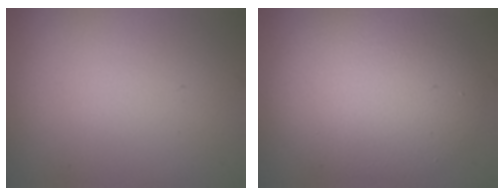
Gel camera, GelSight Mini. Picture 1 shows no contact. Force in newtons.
{"total": 7.2, "press": 7.2, "slide": 0.1}